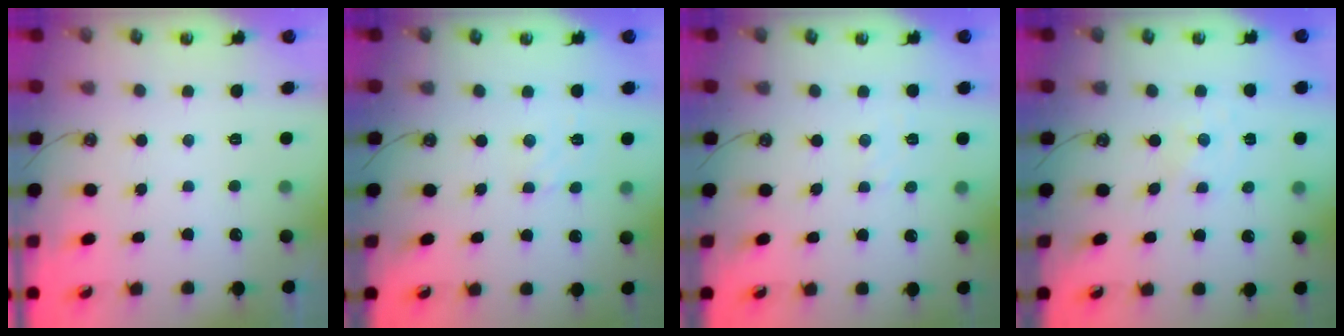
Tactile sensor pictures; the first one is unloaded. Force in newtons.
{"total": 1.4, "press": 1.2, "slide": 0.7}
{"total": 2.7, "press": 2.7, "slide": 0.4}
{"total": 0.0}